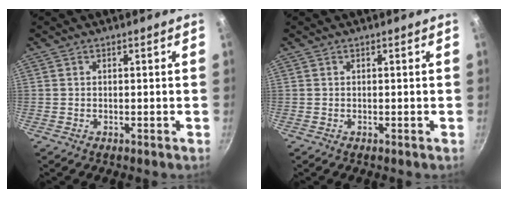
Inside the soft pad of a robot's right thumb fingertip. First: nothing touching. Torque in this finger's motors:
{"motor_torque": [0.00, 0.01, -0.01, 0.01, 0.00]}